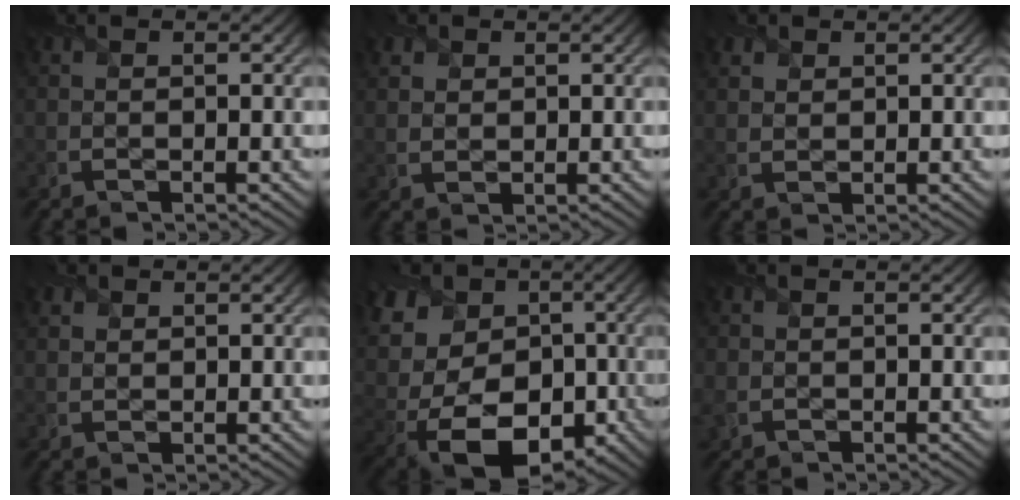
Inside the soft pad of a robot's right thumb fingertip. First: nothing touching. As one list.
[{"total": 2.3, "force": [1.4, 1.6, 1.0], "torque": [-0.028, 0.002, 0.027]}, {"total": 2.0, "force": [1.4, 1.2, 0.8], "torque": [-0.023, 0.003, 0.031]}, {"total": 1.6, "force": [1.1, 1.0, 0.6], "torque": [-0.018, 0.002, 0.024]}, {"total": 17.6, "force": [-0.9, 13.5, 11.2], "torque": [-0.245, 0.005, -0.026]}, {"total": 2.0, "force": [-0.4, 1.8, 0.8], "torque": [-0.029, -0.007, -0.011]}]